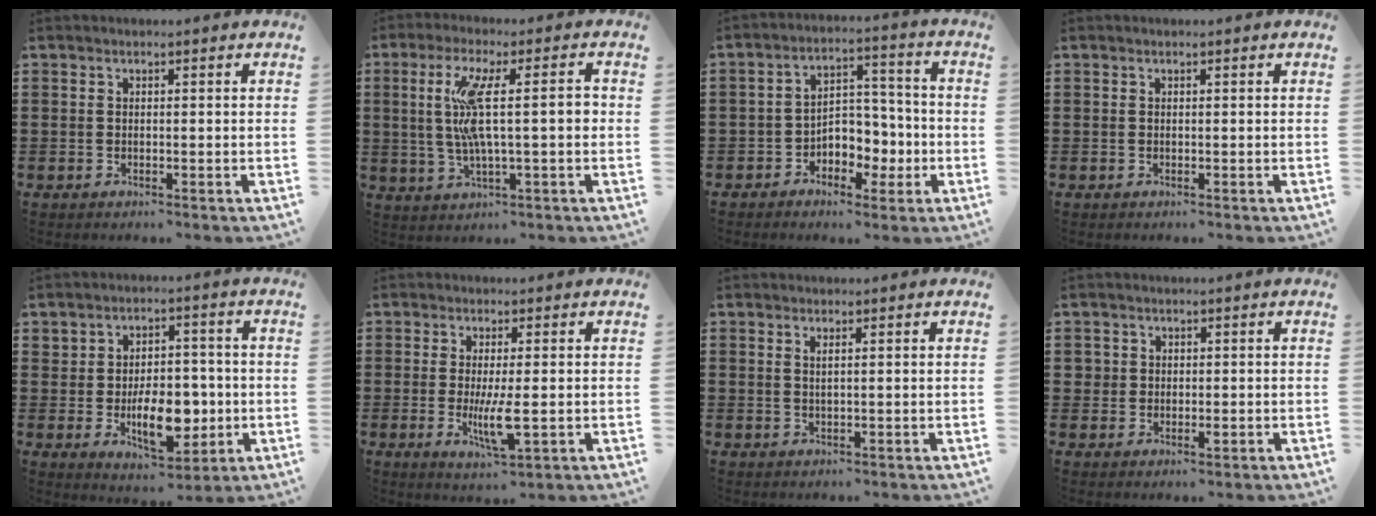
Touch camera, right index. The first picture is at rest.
{"total": 9.4, "force": [0.9, 1.5, 9.2], "torque": [-0.189, -0.003, 0.003]}
{"total": 5.2, "force": [-2.1, 4.2, 2.3], "torque": [-0.033, 0.005, -0.043]}
{"total": 0.0}
{"total": 9.4, "force": [-1.6, 5.8, 7.2], "torque": [-0.094, 0.007, -0.025]}
{"total": 5.7, "force": [-0.8, 1.2, 5.5], "torque": [-0.108, -0.012, -0.015]}
{"total": 1.2, "force": [0.6, 0.2, 1.0], "torque": [-0.022, 0.002, 0.009]}
{"total": 1.7, "force": [0.2, 1.5, 0.6], "torque": [-0.017, 0.009, 0.004]}